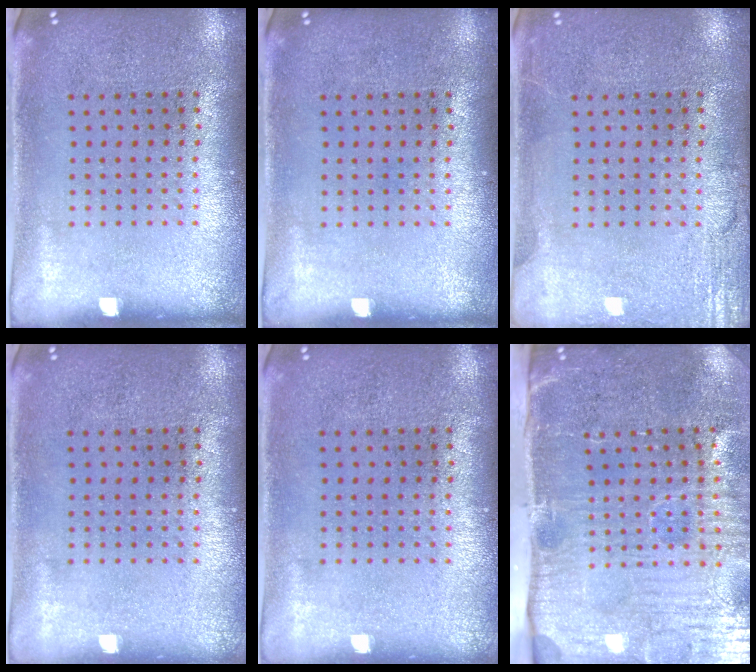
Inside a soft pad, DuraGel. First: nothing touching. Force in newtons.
{"total": 0.0}
{"total": 2.7, "press": 2.7, "slide": 0.3}
{"total": 0.0}
{"total": 0.0}
{"total": 5.2, "press": 4.3, "slide": 2.9}